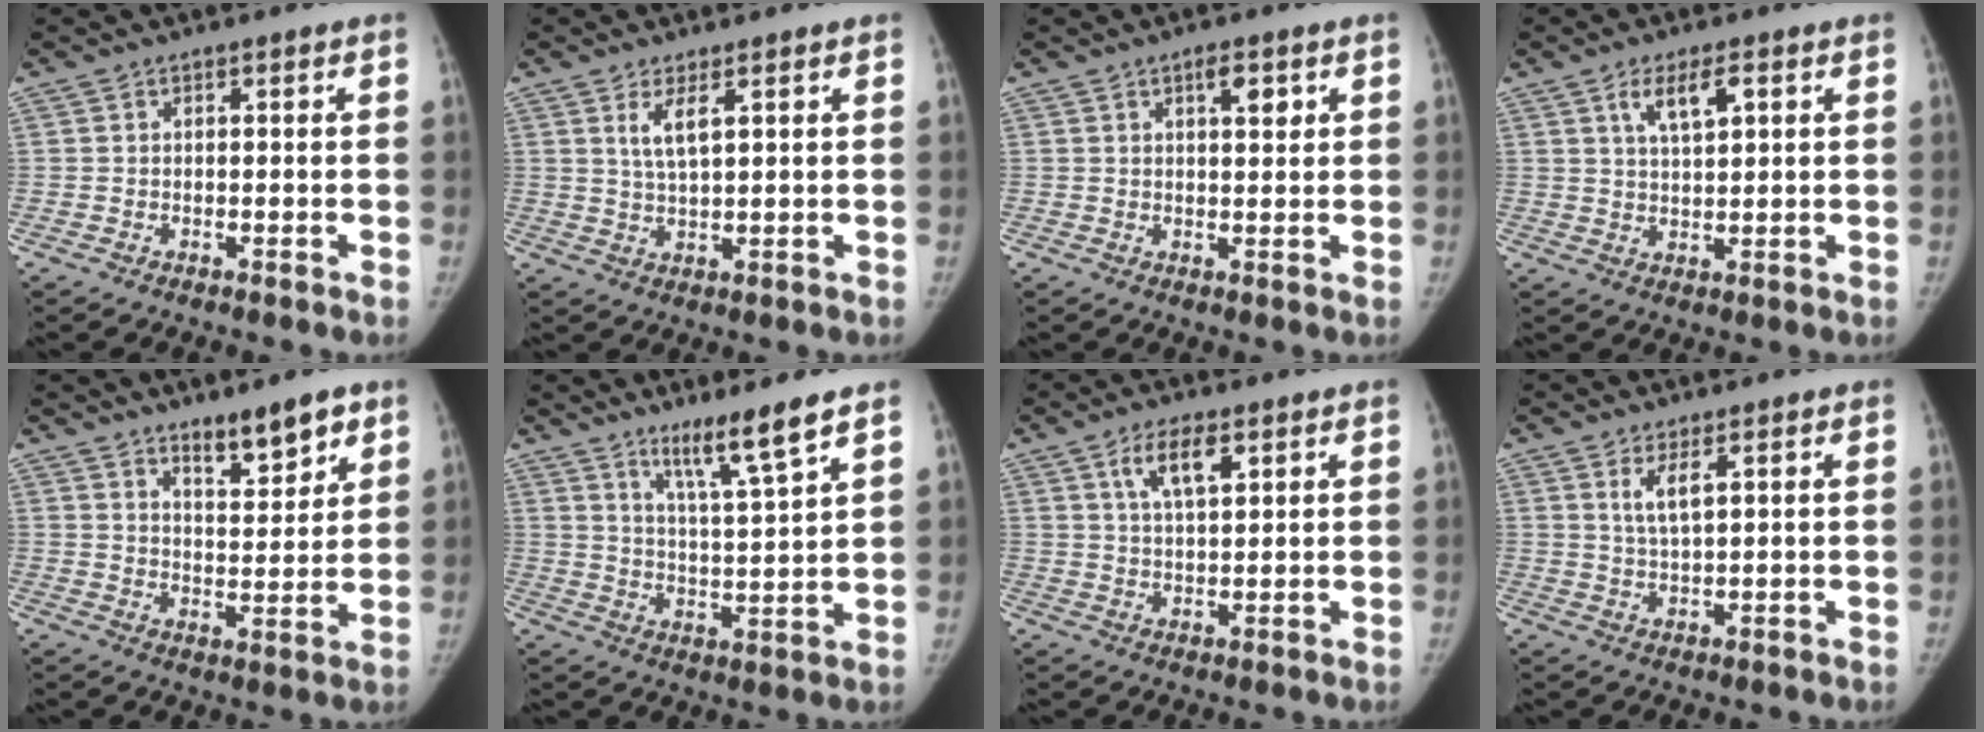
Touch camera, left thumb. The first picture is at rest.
{"total": 3.9, "force": [1.8, 0.9, 3.4], "torque": [-0.067, -0.015, 0.040]}
{"total": 3.6, "force": [1.7, 1.3, 2.9], "torque": [-0.035, -0.007, 0.025]}
{"total": 5.7, "force": [2.6, 2.1, 4.6], "torque": [-0.078, -0.005, 0.049]}
{"total": 7.9, "force": [5.7, 2.1, 5.1], "torque": [-0.061, -0.043, 0.091]}
{"total": 9.0, "force": [6.4, -0.2, 6.2], "torque": [-0.105, -0.051, 0.117]}
{"total": 6.4, "force": [3.2, 2.5, 5.0], "torque": [-0.083, -0.009, 0.059]}
{"total": 3.7, "force": [1.7, 0.9, 3.1], "torque": [-0.062, -0.014, 0.036]}